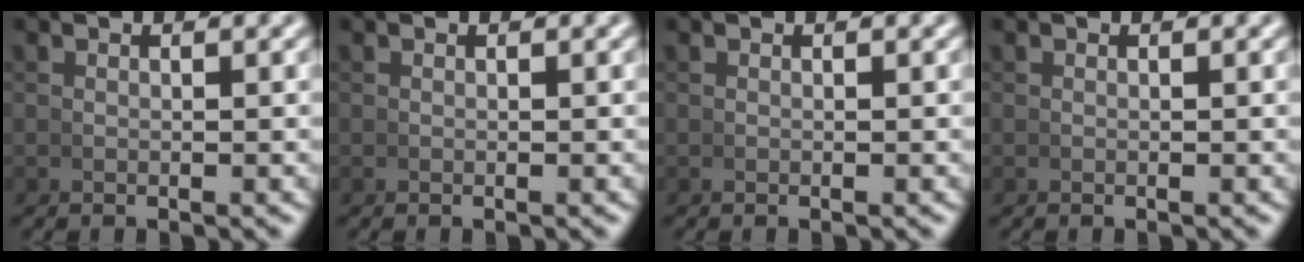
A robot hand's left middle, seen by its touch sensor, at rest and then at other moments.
{"total": 0.0}
{"total": 0.0}
{"total": 0.0}